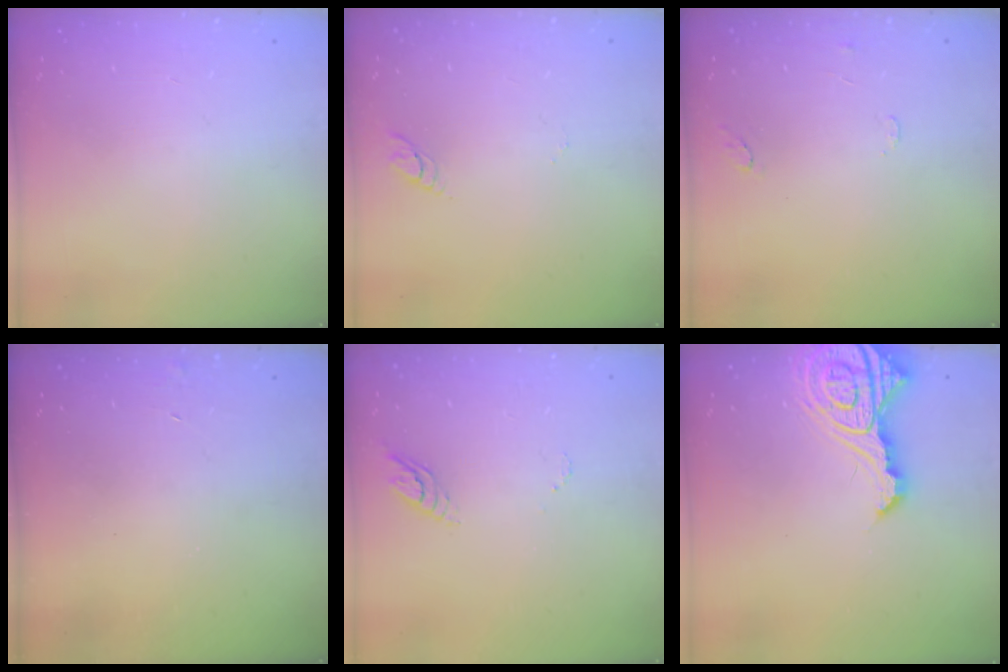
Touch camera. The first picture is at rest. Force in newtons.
{"total": 3.1, "press": 3.1, "slide": 0.3}
{"total": 5.0, "press": 5.0, "slide": 0.5}
{"total": 4.3, "press": 4.2, "slide": 0.4}
{"total": 3.3, "press": 3.3, "slide": 0.3}
{"total": 14.4, "press": 14.3, "slide": 1.4}